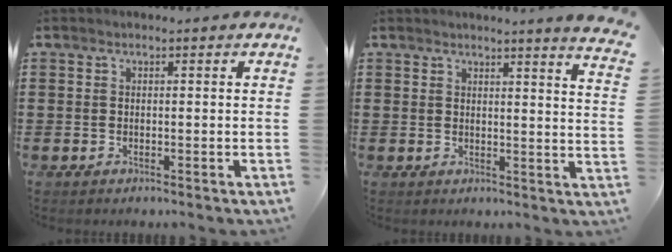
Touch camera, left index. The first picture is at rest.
{"total": 3.3, "force": [3.0, -1.0, 1.0], "torque": [-0.022, -0.022, 0.051]}